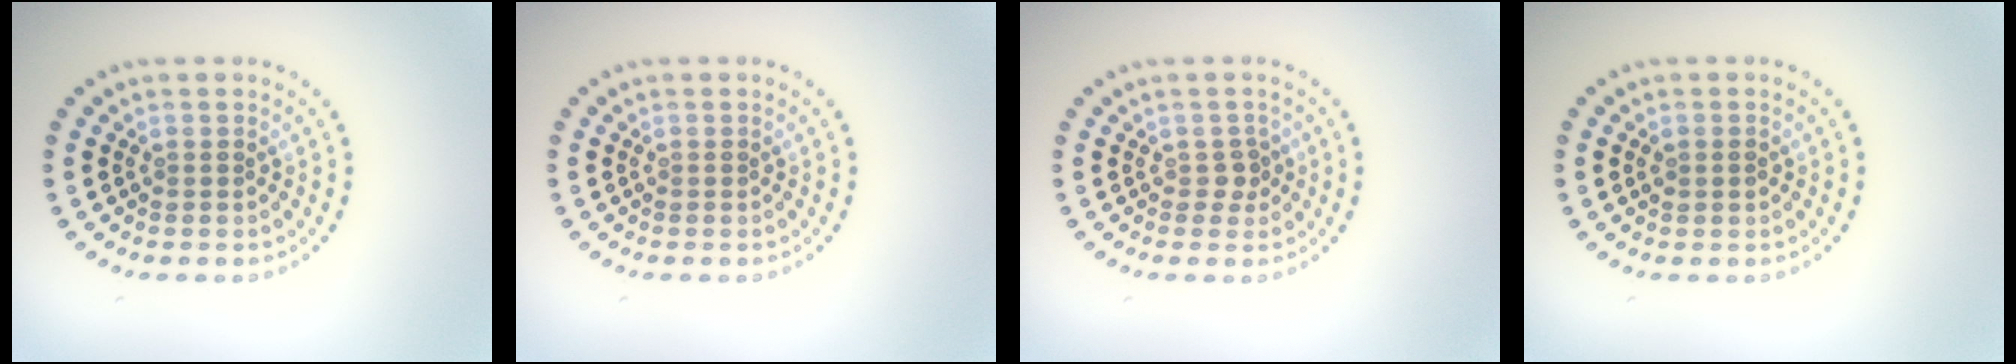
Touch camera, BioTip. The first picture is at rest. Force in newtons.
{"total": 0.0}
{"total": 1.2, "press": 0.9, "slide": 0.7}
{"total": 0.8, "press": 0.8, "slide": 0.1}